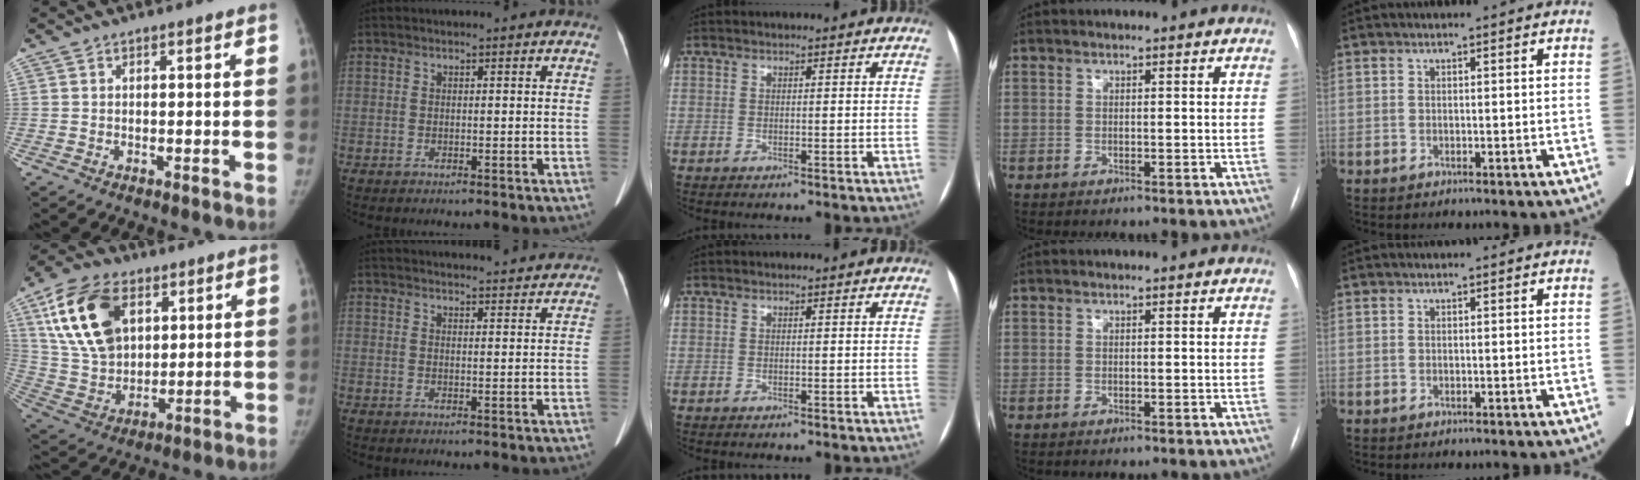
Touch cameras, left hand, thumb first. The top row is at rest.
{"thumb": {"total": 18.9, "force": [7.6, 12.2, 12.3], "torque": [-0.206, -0.020, 0.148]}, "index": {"total": 18.5, "force": [17.8, 2.6, 4.3], "torque": [-0.053, 0.015, 0.217]}}